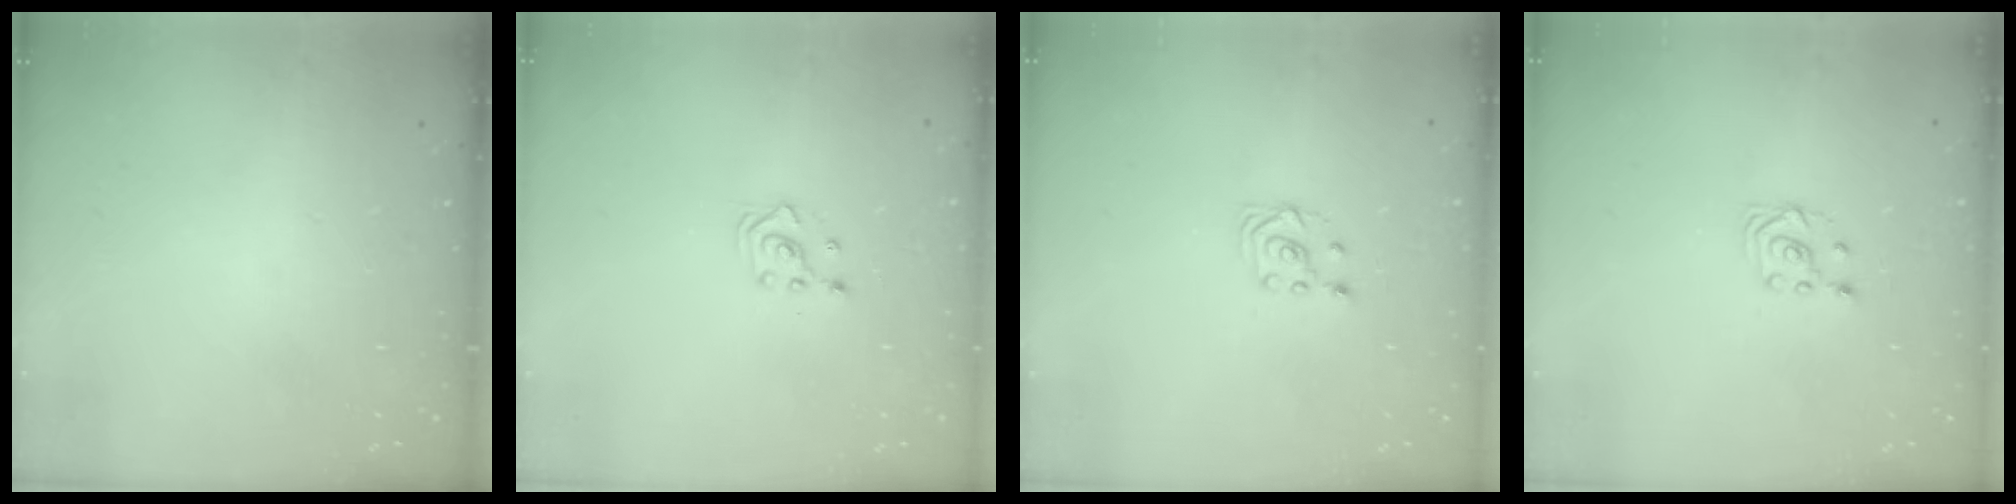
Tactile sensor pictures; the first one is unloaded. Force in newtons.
{"total": 2.3, "press": 2.3, "slide": 0.3}
{"total": 2.7, "press": 2.4, "slide": 1.3}
{"total": 2.7, "press": 2.4, "slide": 1.3}